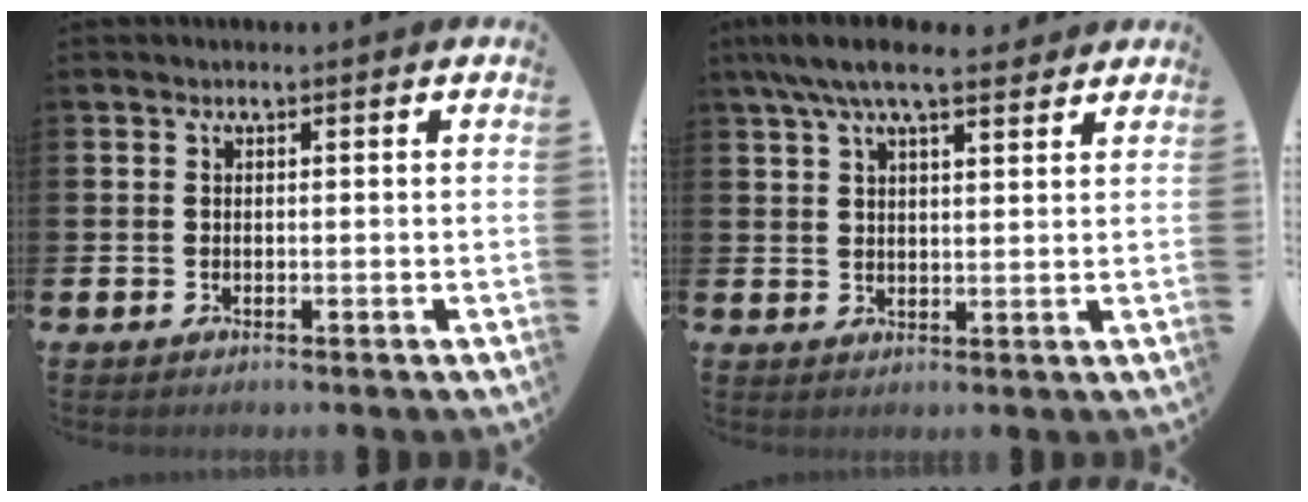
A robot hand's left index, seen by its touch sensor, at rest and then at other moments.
{"total": 6.9, "force": [5.7, 1.7, 3.4], "torque": [-0.076, -0.012, 0.103]}